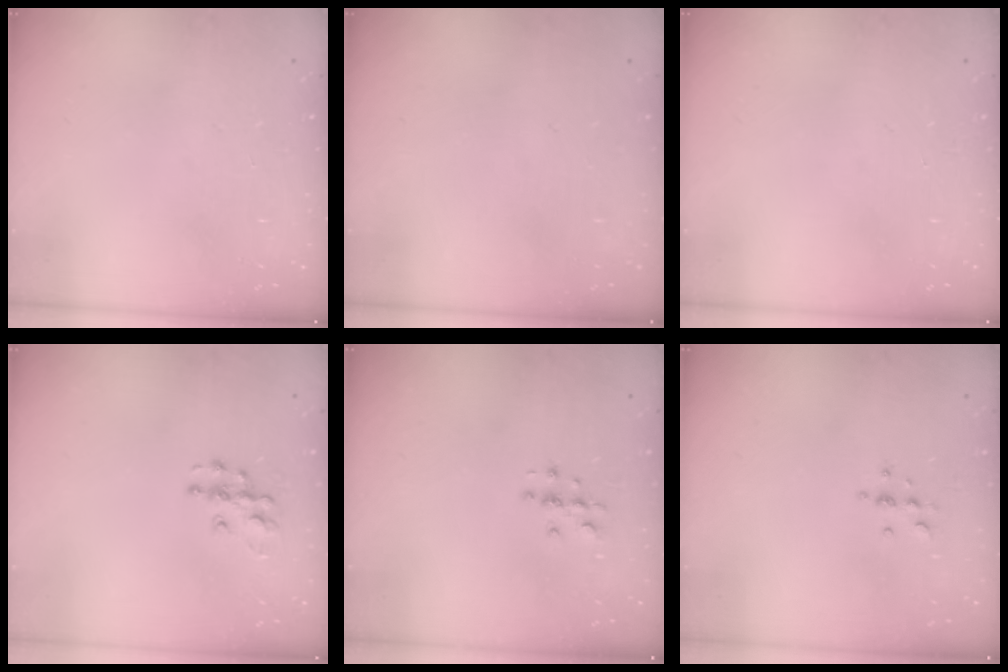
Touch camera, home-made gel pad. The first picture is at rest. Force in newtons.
{"total": 0.0}
{"total": 0.0}
{"total": 8.2, "press": 8.2, "slide": 0.4}
{"total": 2.7, "press": 2.7, "slide": 0.3}
{"total": 2.9, "press": 2.9, "slide": 0.4}